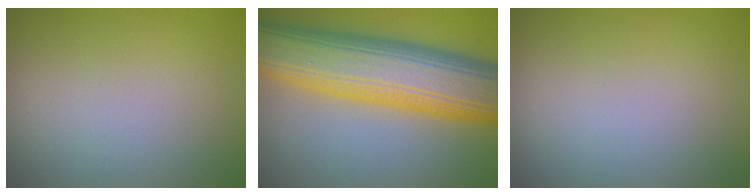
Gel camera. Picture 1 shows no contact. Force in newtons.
{"total": 13.8, "press": 13.8, "slide": 0.1}
{"total": 0.0}